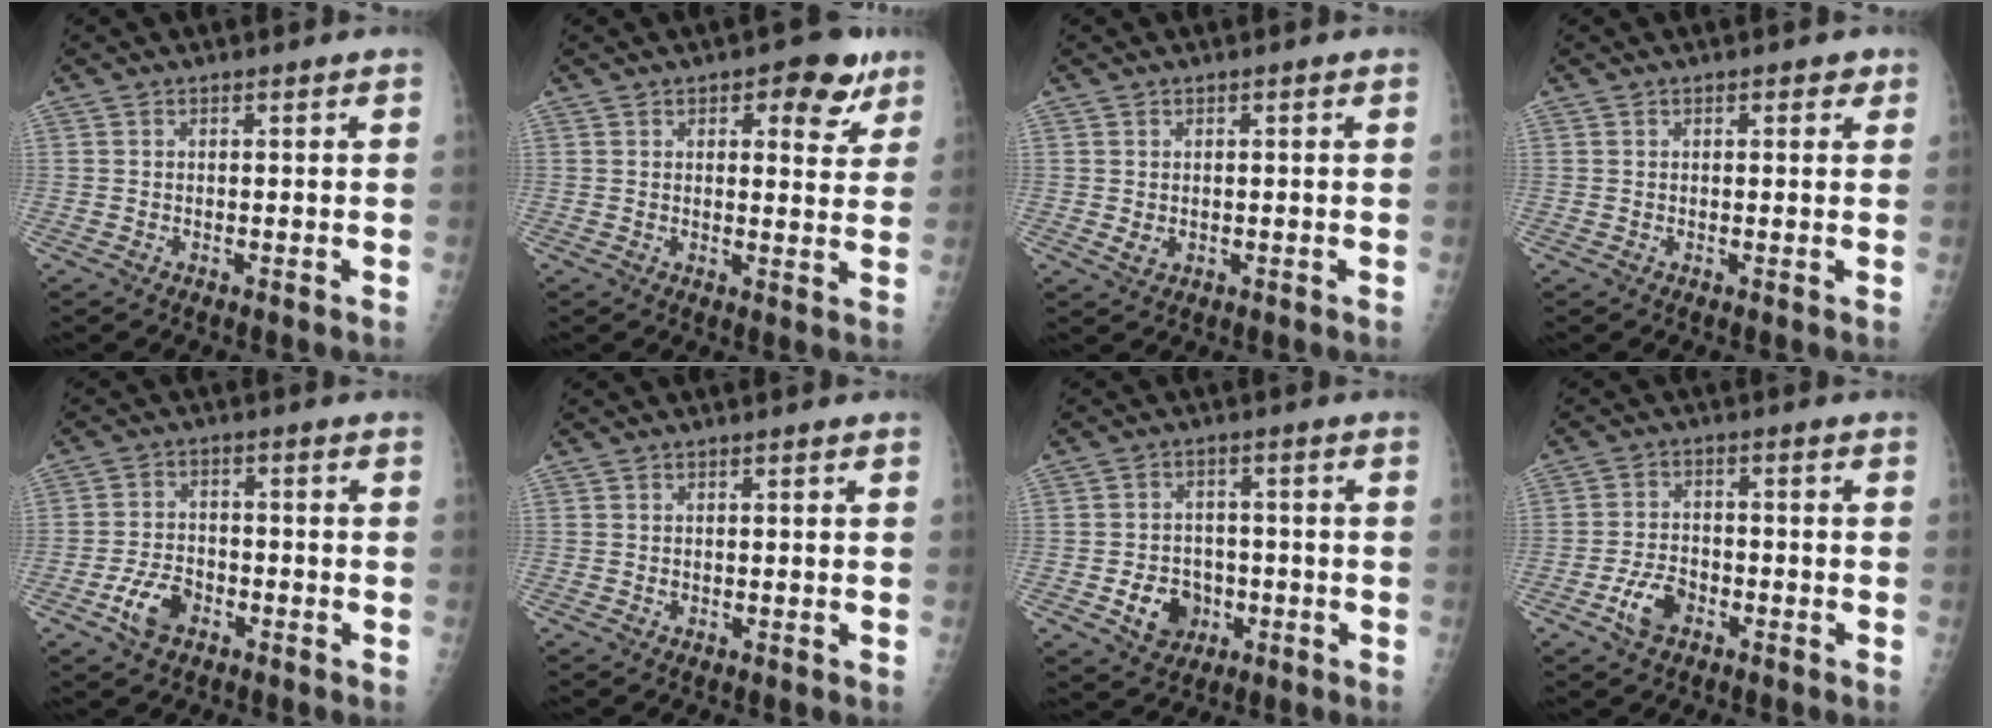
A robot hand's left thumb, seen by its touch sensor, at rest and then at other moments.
{"total": 8.1, "force": [4.4, 3.9, 5.6], "torque": [-0.034, -0.015, 0.051]}
{"total": 1.9, "force": [-0.1, 1.4, 1.3], "torque": [-0.019, -0.003, 0.005]}
{"total": 1.9, "force": [1.0, 1.1, 1.2], "torque": [-0.002, -0.001, 0.010]}
{"total": 6.5, "force": [-3.3, 4.0, 3.8], "torque": [-0.067, 0.020, -0.059]}
{"total": 0.6, "force": [0.1, 0.4, 0.4], "torque": [-0.001, 0.001, 0.003]}
{"total": 7.6, "force": [-2.5, 6.3, 3.6], "torque": [-0.029, 0.016, -0.036]}
{"total": 5.9, "force": [-3.0, 3.6, 3.5], "torque": [-0.060, 0.020, -0.055]}